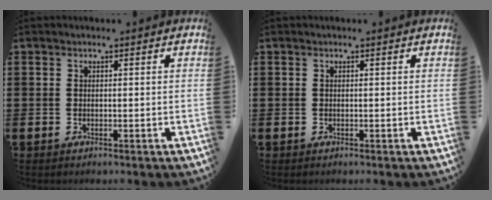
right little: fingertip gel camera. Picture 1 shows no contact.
{"total": 0.0}